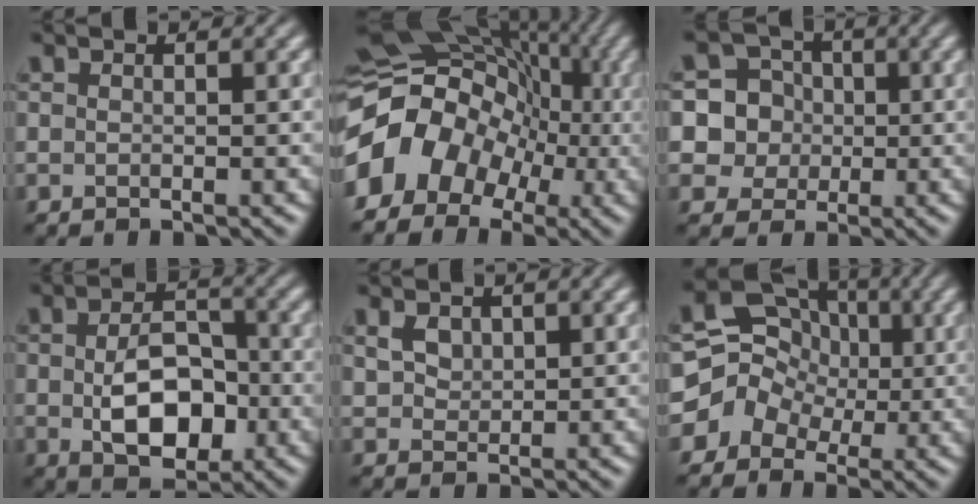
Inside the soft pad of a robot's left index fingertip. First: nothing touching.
{"total": 9.8, "force": [-2.7, 7.9, 5.0], "torque": [-0.084, 0.018, -0.064]}
{"total": 9.3, "force": [-0.7, 9.2, 1.6], "torque": [-0.059, 0.014, -0.027]}
{"total": 6.3, "force": [-1.2, 3.8, 4.9], "torque": [-0.088, -0.002, -0.017]}
{"total": 1.8, "force": [1.2, 1.2, 0.6], "torque": [-0.015, 0.002, 0.025]}
{"total": 7.5, "force": [-0.4, 6.8, 2.9], "torque": [-0.026, 0.029, -0.040]}